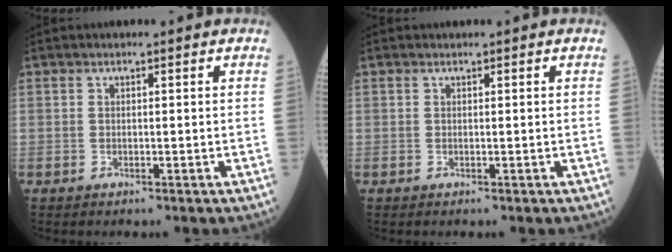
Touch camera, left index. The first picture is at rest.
{"total": 0.0}